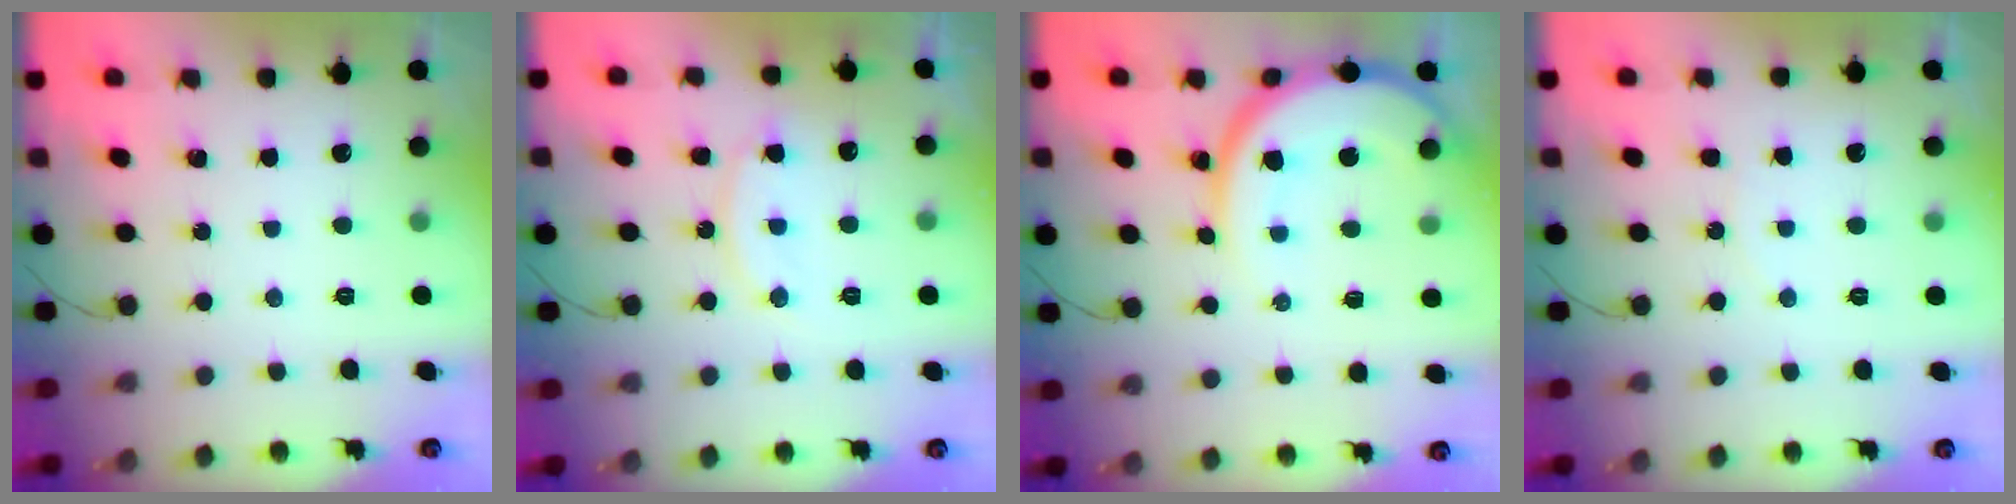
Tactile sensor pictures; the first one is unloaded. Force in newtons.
{"total": 11.0, "press": 11.0, "slide": 0.8}
{"total": 11.1, "press": 11.0, "slide": 1.2}
{"total": 3.7, "press": 3.7, "slide": 0.3}